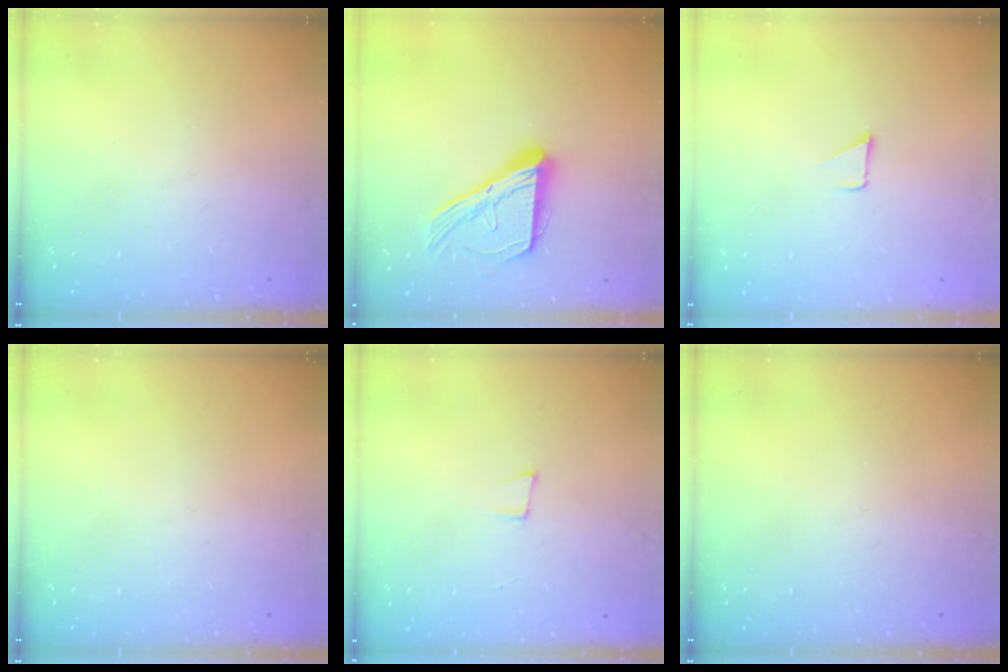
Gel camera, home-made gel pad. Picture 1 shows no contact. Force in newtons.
{"total": 15.8, "press": 15.7, "slide": 1.0}
{"total": 1.8, "press": 1.7, "slide": 0.1}
{"total": 0.0}
{"total": 5.0, "press": 4.1, "slide": 2.9}
{"total": 0.0}